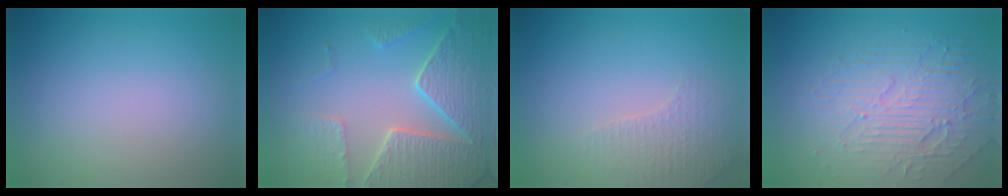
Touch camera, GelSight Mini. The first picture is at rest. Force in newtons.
{"total": 6.4, "press": 5.2, "slide": 3.8}
{"total": 2.3, "press": 2.2, "slide": 0.7}
{"total": 4.6, "press": 3.9, "slide": 2.3}